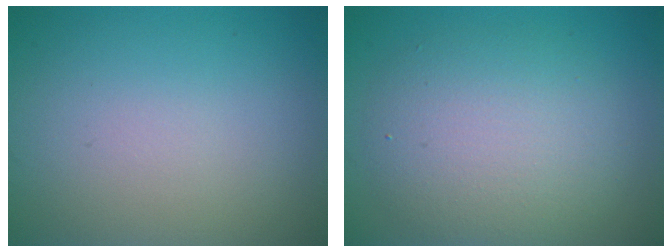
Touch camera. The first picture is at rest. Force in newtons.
{"total": 5.8, "press": 5.8, "slide": 0.2}